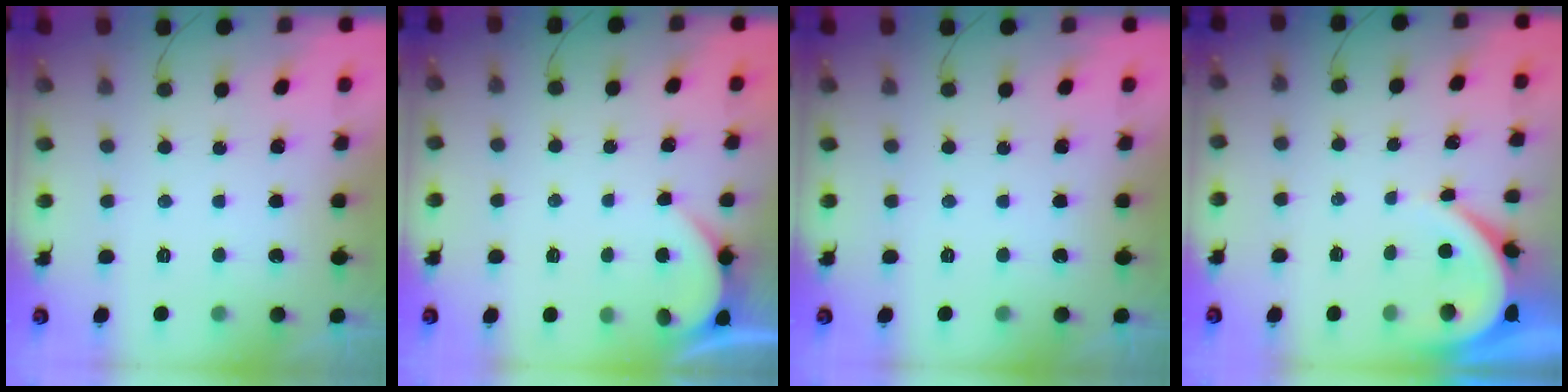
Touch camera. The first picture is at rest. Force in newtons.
{"total": 2.7, "press": 2.7, "slide": 0.3}
{"total": 0.0}
{"total": 3.9, "press": 3.9, "slide": 0.5}